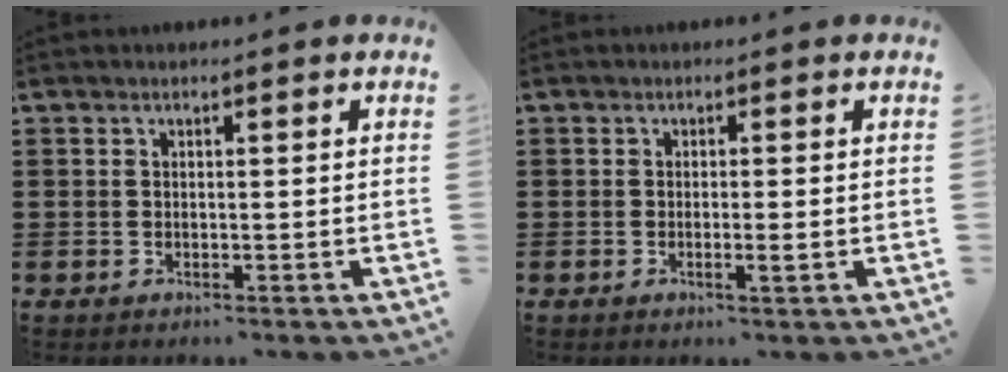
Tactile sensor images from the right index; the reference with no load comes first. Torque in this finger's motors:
{"motor_torque": [-0.32, 0.12, 0.00, -0.01]}